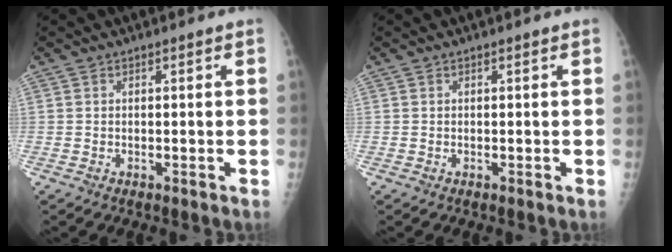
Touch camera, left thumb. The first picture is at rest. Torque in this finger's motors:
{"motor_torque": [-0.07, -0.07, 0.01, 0.00, 0.00]}